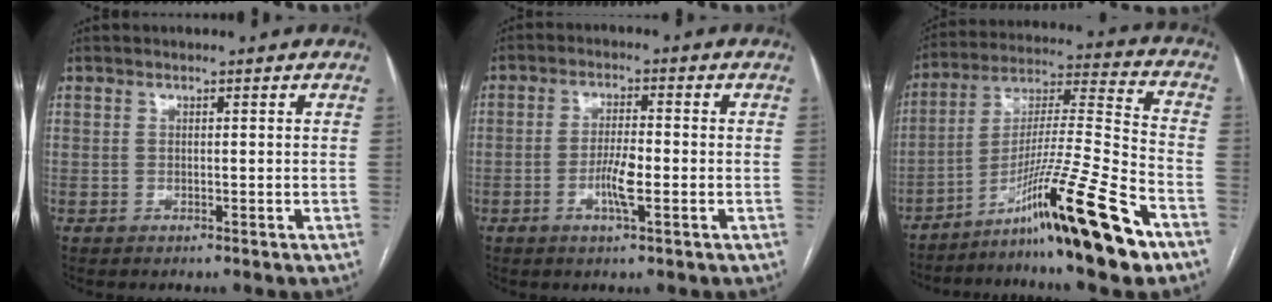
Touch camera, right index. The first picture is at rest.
{"total": 4.9, "force": [-1.6, 0.6, 4.6], "torque": [-0.090, -0.003, -0.030]}
{"total": 19.5, "force": [-12.1, -0.9, 15.2], "torque": [-0.275, -0.024, -0.206]}